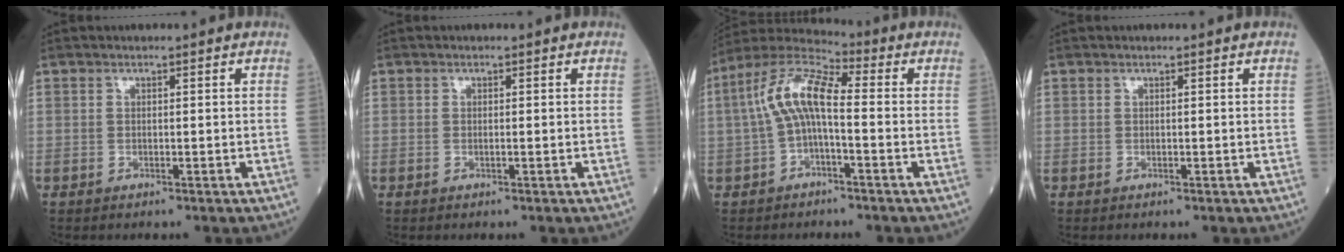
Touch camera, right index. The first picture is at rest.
{"total": 0.5, "force": [-0.1, 0.1, 0.5], "torque": [-0.013, -0.002, -0.001]}
{"total": 9.2, "force": [-0.3, 2.8, 8.8], "torque": [-0.184, 0.033, -0.012]}
{"total": 0.0}